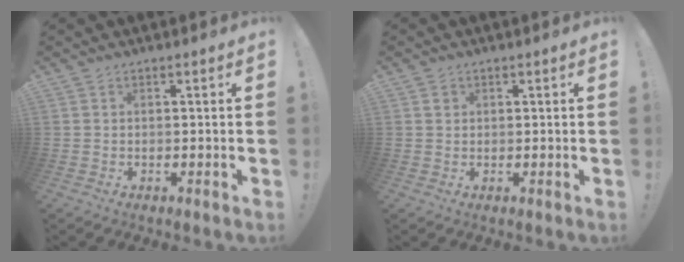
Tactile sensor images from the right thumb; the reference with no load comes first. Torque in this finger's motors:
{"motor_torque": [-0.12, 0.09, 0.26, -0.06, -0.01]}